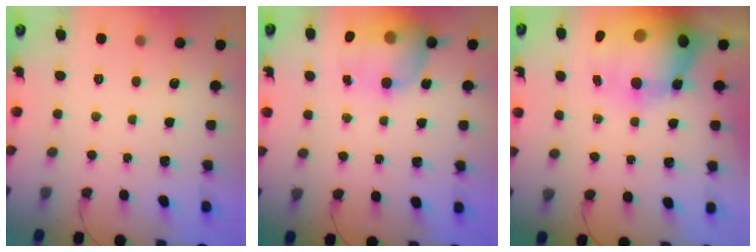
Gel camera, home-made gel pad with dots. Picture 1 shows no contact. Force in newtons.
{"total": 15.3, "press": 14.8, "slide": 3.9}
{"total": 24.9, "press": 24.3, "slide": 5.7}